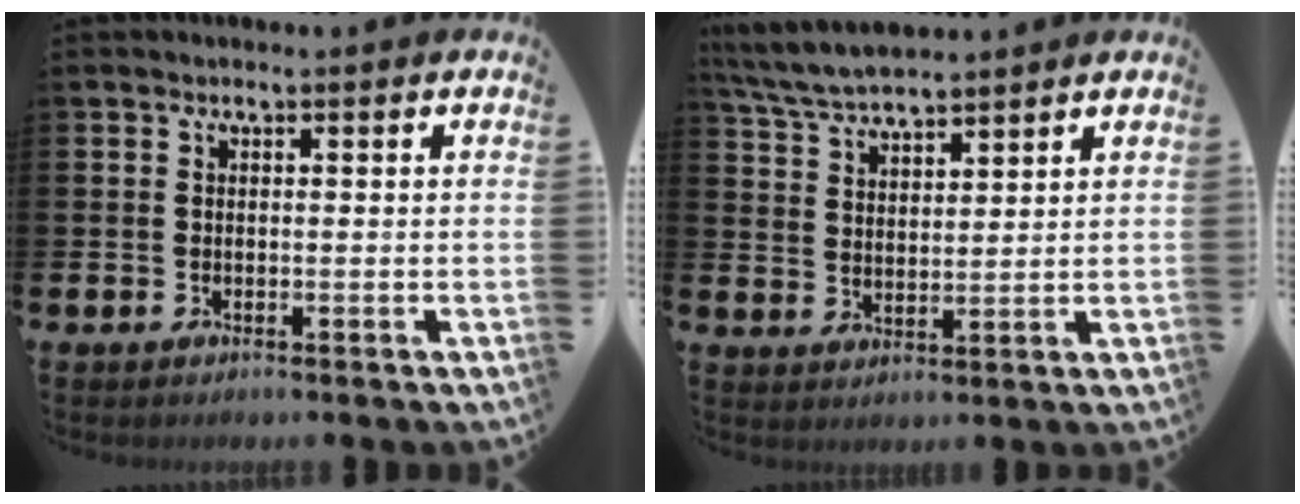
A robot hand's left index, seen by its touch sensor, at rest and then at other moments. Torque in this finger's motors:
{"motor_torque": [0.07, -0.39, 0.21, 0.21]}